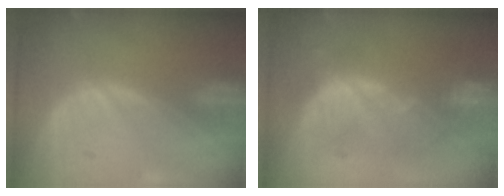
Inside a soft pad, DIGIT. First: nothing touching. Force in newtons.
{"total": 8.7, "press": 8.7, "slide": 0.8}